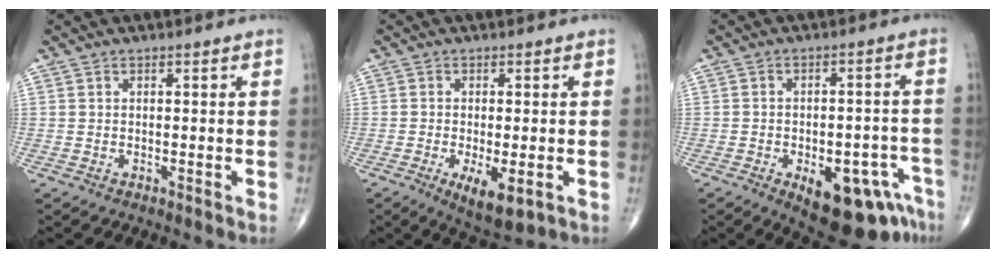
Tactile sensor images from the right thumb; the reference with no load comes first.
{"total": 7.1, "force": [-2.4, 2.5, 6.2], "torque": [-0.099, -0.016, -0.033]}
{"total": 14.9, "force": [-7.9, 6.9, 10.6], "torque": [-0.091, 0.041, -0.094]}